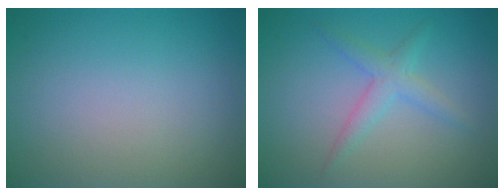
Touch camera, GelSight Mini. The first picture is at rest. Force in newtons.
{"total": 2.2, "press": 2.2, "slide": 0.1}